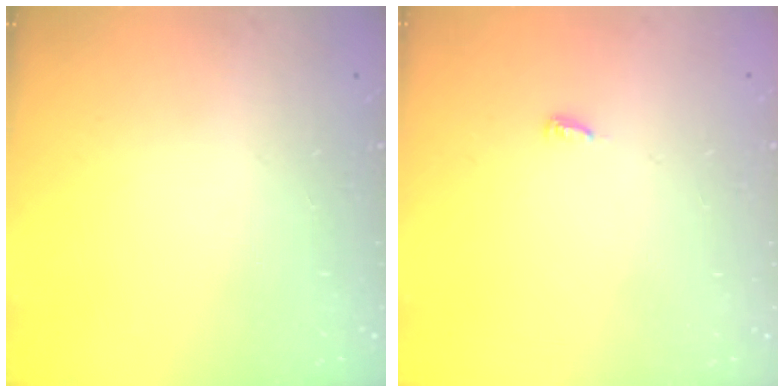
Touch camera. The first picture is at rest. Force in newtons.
{"total": 3.9, "press": 3.9, "slide": 0.3}